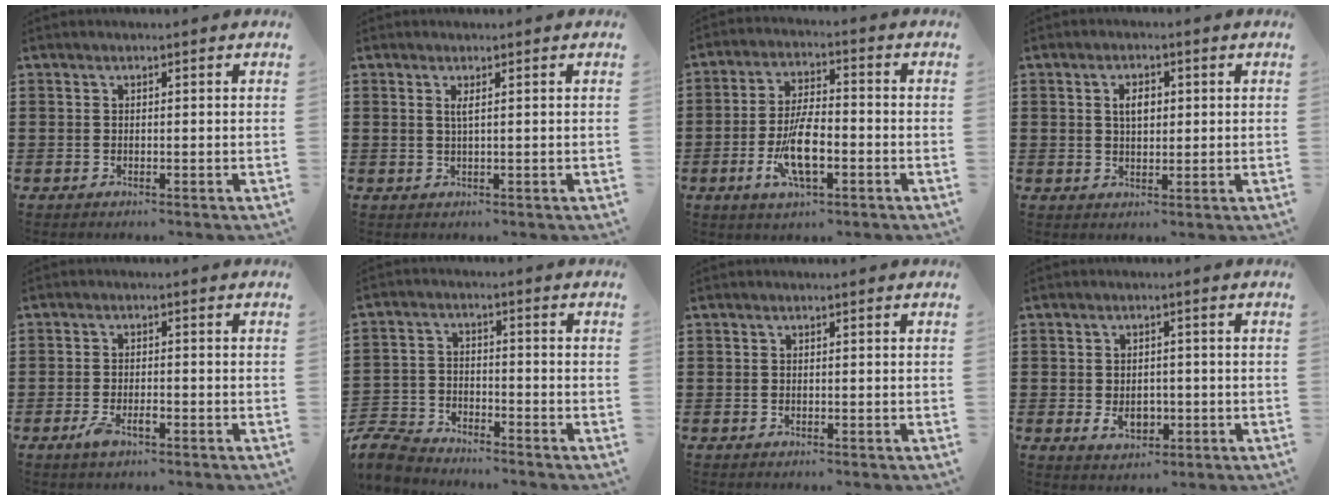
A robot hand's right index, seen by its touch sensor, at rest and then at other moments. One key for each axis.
{"total": 1.3, "fx": 0.4, "fy": 0.0, "fz": 1.2, "tx": -0.026, "ty": -0.001, "tz": 0.007}
{"total": 9.1, "fx": -2.8, "fy": 3.3, "fz": 8.0, "tx": -0.170, "ty": -0.011, "tz": -0.053}
{"total": 3.1, "fx": 0.6, "fy": 1.7, "fz": 2.5, "tx": -0.044, "ty": 0.005, "tz": 0.008}
{"total": 2.9, "fx": -1.5, "fy": 1.0, "fz": 2.3, "tx": -0.047, "ty": -0.001, "tz": -0.028}
{"total": 5.3, "fx": -5.2, "fy": 1.1, "fz": 0.7, "tx": -0.039, "ty": -0.001, "tz": -0.111}
{"total": 0.0}
{"total": 3.9, "fx": -0.6, "fy": 2.7, "fz": 2.7, "tx": -0.037, "ty": 0.000, "tz": -0.015}